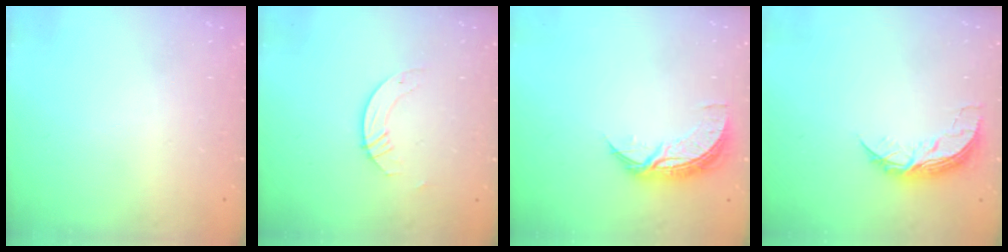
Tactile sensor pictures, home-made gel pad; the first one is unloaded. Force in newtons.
{"total": 2.8, "press": 2.8, "slide": 0.2}
{"total": 8.2, "press": 8.2, "slide": 0.4}
{"total": 8.0, "press": 8.0, "slide": 0.6}